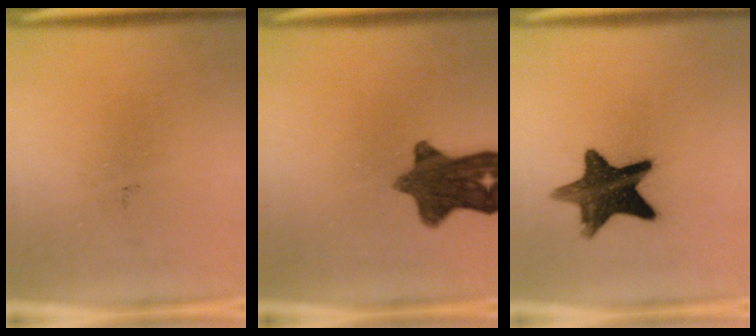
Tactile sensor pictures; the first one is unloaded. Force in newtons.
{"total": 10.6}
{"total": 13.0}